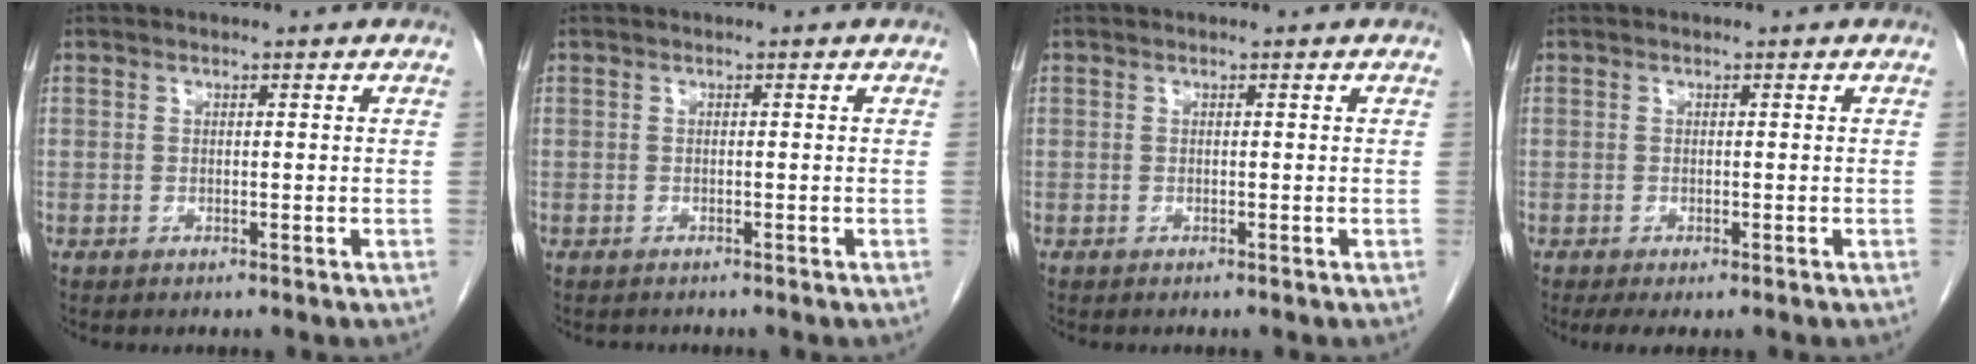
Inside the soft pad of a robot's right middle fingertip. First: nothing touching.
{"total": 0.7, "force": [-0.6, 0.2, 0.0], "torque": [-0.007, -0.001, -0.011]}
{"total": 0.0}
{"total": 2.3, "force": [-1.6, 0.8, 1.5], "torque": [-0.025, -0.006, -0.021]}